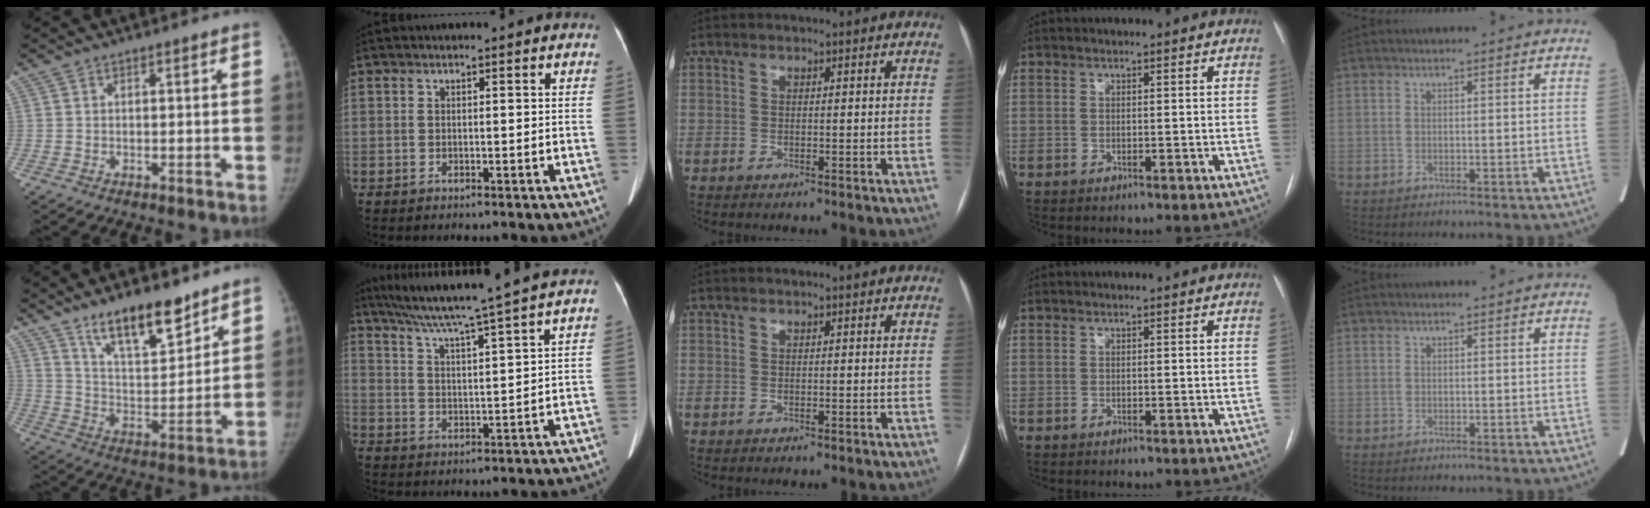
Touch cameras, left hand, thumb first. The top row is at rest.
{"thumb": {"total": 14.4, "force": [10.6, 4.8, 8.5], "torque": [-0.110, -0.075, 0.190]}, "index": {"total": 16.9, "force": [14.4, -2.0, 8.7], "torque": [-0.153, -0.003, 0.210]}}